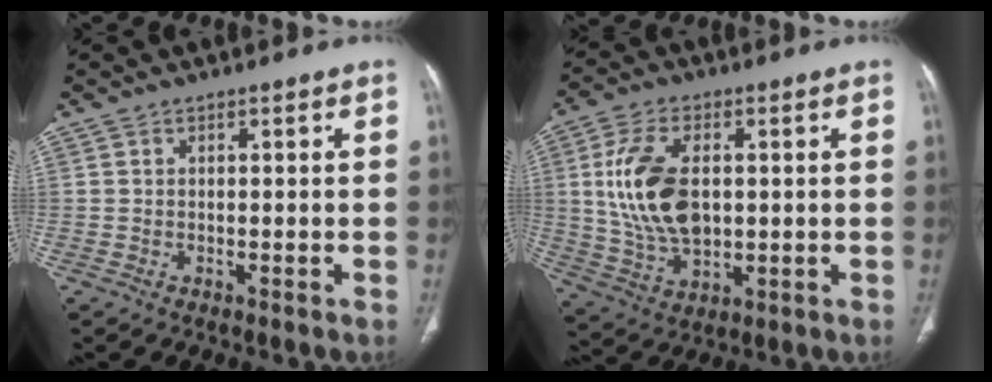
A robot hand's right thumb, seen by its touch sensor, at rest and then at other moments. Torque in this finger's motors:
{"motor_torque": [-0.70, 1.30, 0.80, 0.41, 0.35]}